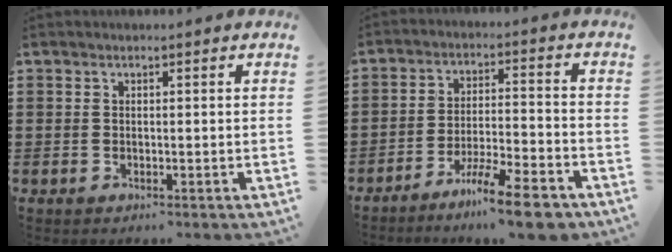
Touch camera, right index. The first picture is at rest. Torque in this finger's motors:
{"motor_torque": [1.56, -0.57, 0.38, 0.05]}